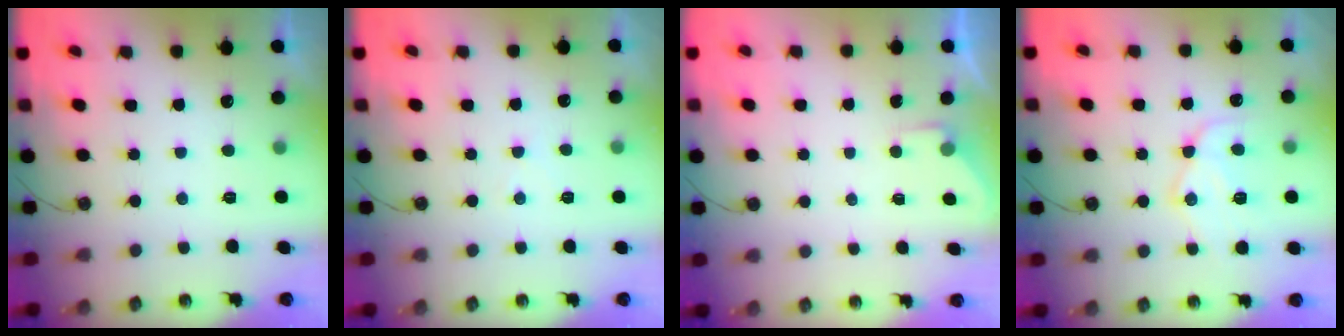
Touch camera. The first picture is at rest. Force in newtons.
{"total": 2.5, "press": 2.5, "slide": 0.4}
{"total": 2.6, "press": 2.6, "slide": 0.5}
{"total": 12.8, "press": 12.8, "slide": 1.0}